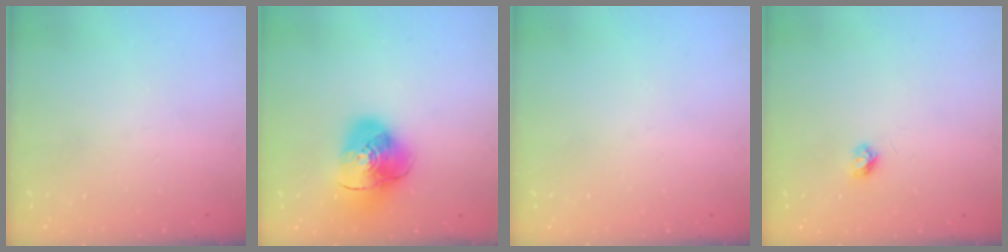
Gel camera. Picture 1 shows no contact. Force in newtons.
{"total": 12.3, "press": 12.2, "slide": 1.9}
{"total": 0.0}
{"total": 3.9, "press": 3.8, "slide": 0.5}